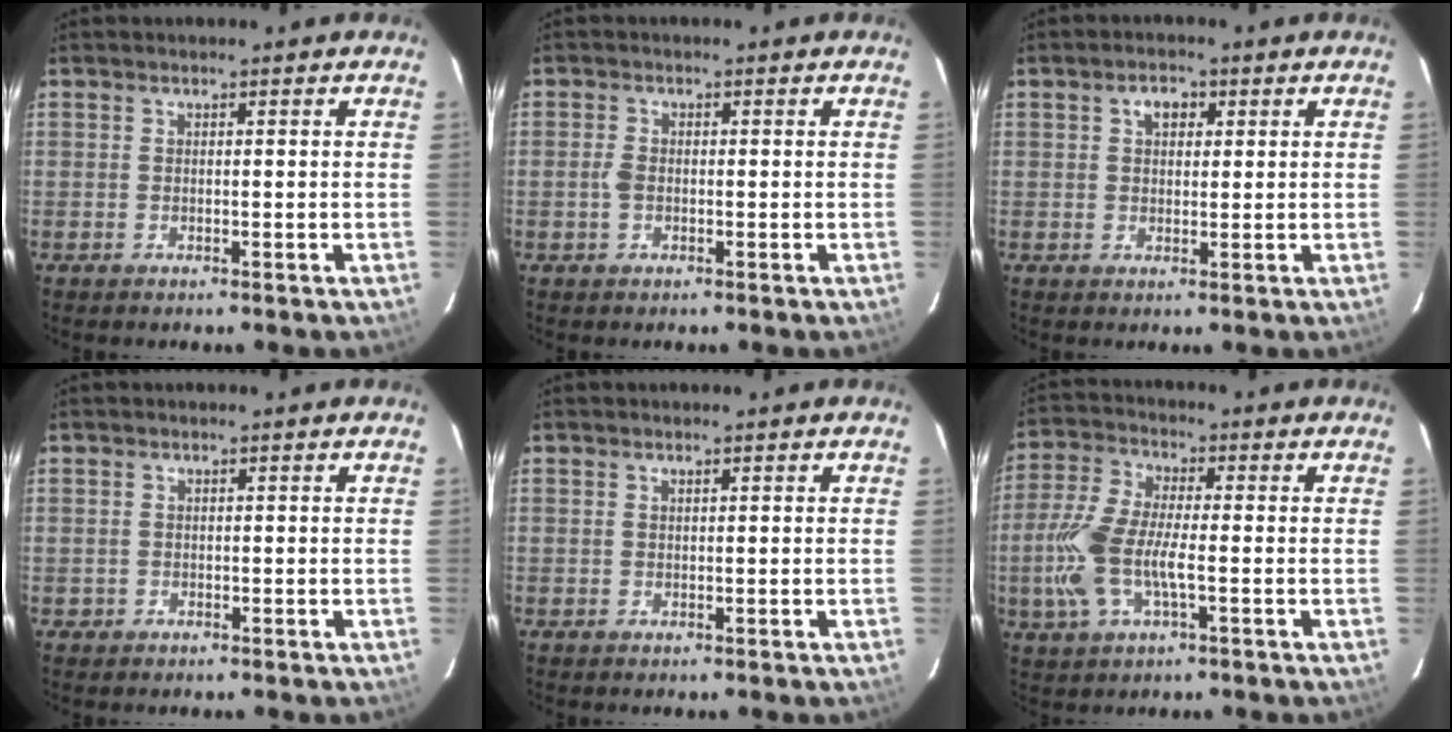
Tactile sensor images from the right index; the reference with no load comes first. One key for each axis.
{"total": 1.9, "fx": -0.4, "fy": 1.2, "fz": 1.4, "tx": -0.032, "ty": 0.003, "tz": -0.008}
{"total": 3.3, "fx": 1.2, "fy": 2.3, "fz": 2.0, "tx": -0.028, "ty": 0.012, "tz": 0.020}
{"total": 1.2, "fx": -0.3, "fy": 1.1, "fz": 0.0, "tx": -0.001, "ty": 0.004, "tz": -0.002}
{"total": 0.0}
{"total": 11.4, "fx": -2.5, "fy": 4.2, "fz": 10.3, "tx": -0.234, "ty": 0.001, "tz": -0.052}